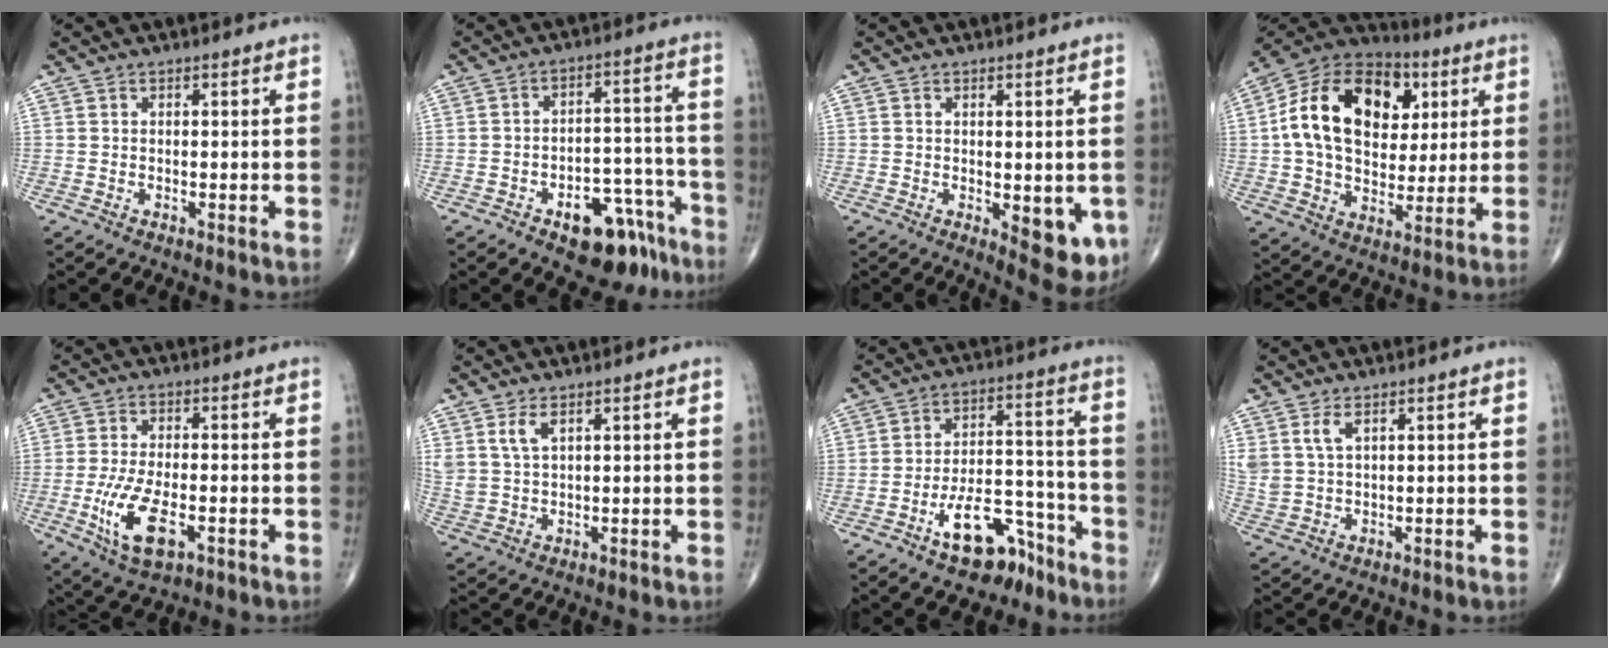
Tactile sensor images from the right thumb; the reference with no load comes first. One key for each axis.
{"total": 12.8, "fx": -7.9, "fy": 6.7, "fz": 7.5, "tx": -0.065, "ty": 0.074, "tz": -0.105}
{"total": 8.7, "fx": -1.9, "fy": 3.8, "fz": 7.5, "tx": -0.073, "ty": -0.017, "tz": -0.016}
{"total": 22.6, "fx": 5.1, "fy": 15.3, "fz": 15.8, "tx": -0.251, "ty": 0.008, "tz": 0.081}
{"total": 10.1, "fx": -3.2, "fy": 4.5, "fz": 8.5, "tx": -0.171, "ty": -0.002, "tz": -0.052}
{"total": 4.4, "fx": 2.4, "fy": 2.1, "fz": 3.1, "tx": -0.066, "ty": -0.008, "tz": 0.057}
{"total": 11.6, "fx": -7.4, "fy": 5.9, "fz": 6.7, "tx": -0.082, "ty": 0.075, "tz": -0.118}
{"total": 4.2, "fx": 2.2, "fy": 1.9, "fz": 3.0, "tx": -0.068, "ty": -0.006, "tz": 0.056}